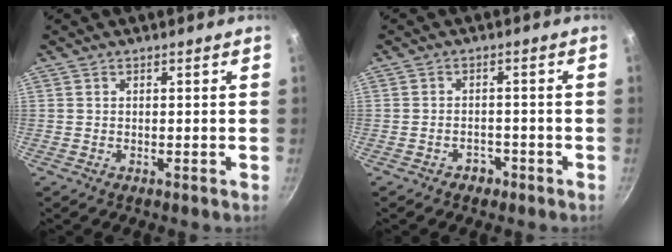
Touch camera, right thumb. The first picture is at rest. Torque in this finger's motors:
{"motor_torque": [-0.25, 0.05, -0.08, 0.45, 0.05]}